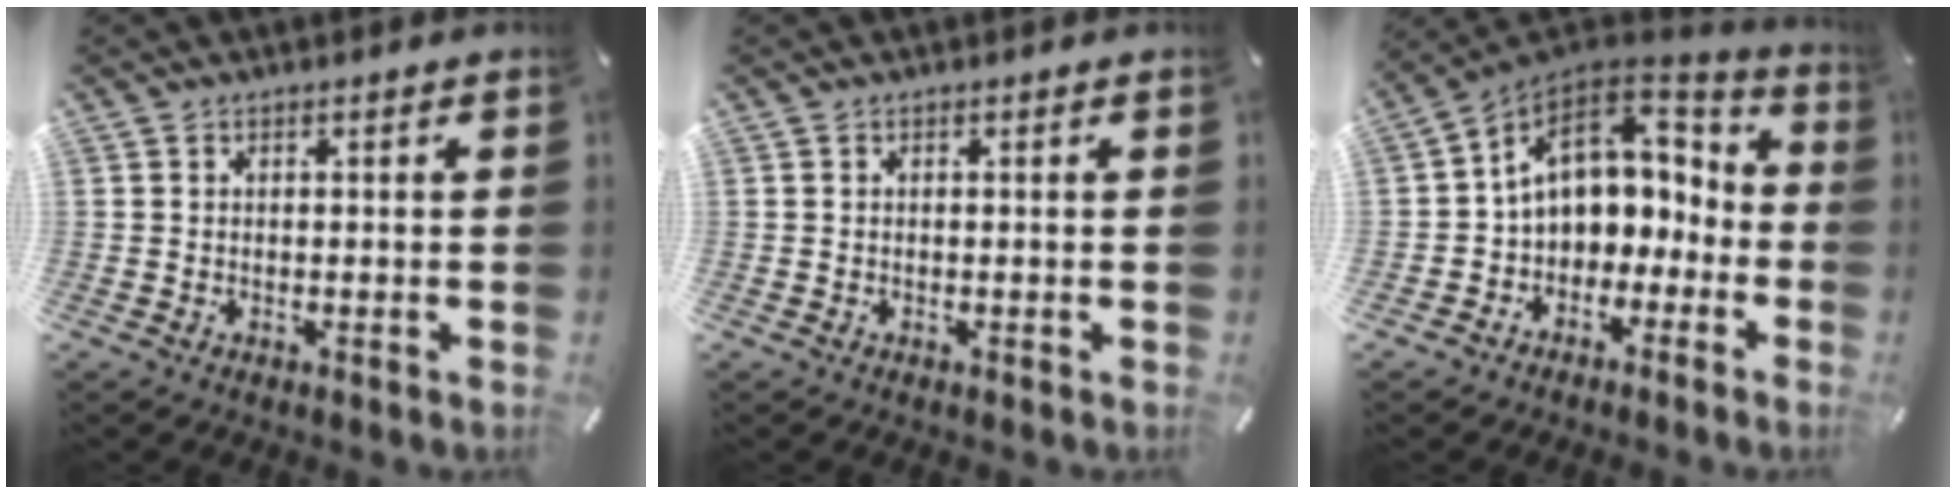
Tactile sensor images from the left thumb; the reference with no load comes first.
{"total": 0.0}
{"total": 12.2, "force": [2.2, 9.7, 7.0], "torque": [-0.120, -0.004, 0.045]}